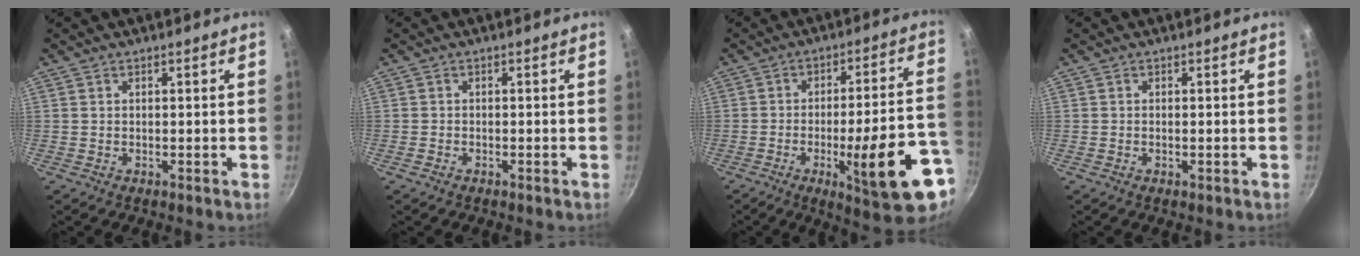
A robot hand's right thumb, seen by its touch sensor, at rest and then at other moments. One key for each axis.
{"total": 0.6, "fx": -0.5, "fy": 0.2, "fz": 0.2, "tx": -0.016, "ty": 0.006, "tz": -0.014}
{"total": 19.7, "fx": -7.3, "fy": 4.9, "fz": 17.6, "tx": -0.216, "ty": 0.029, "tz": -0.094}
{"total": 0.6, "fx": -0.2, "fy": 0.1, "fz": 0.6, "tx": -0.012, "ty": 0.002, "tz": -0.005}